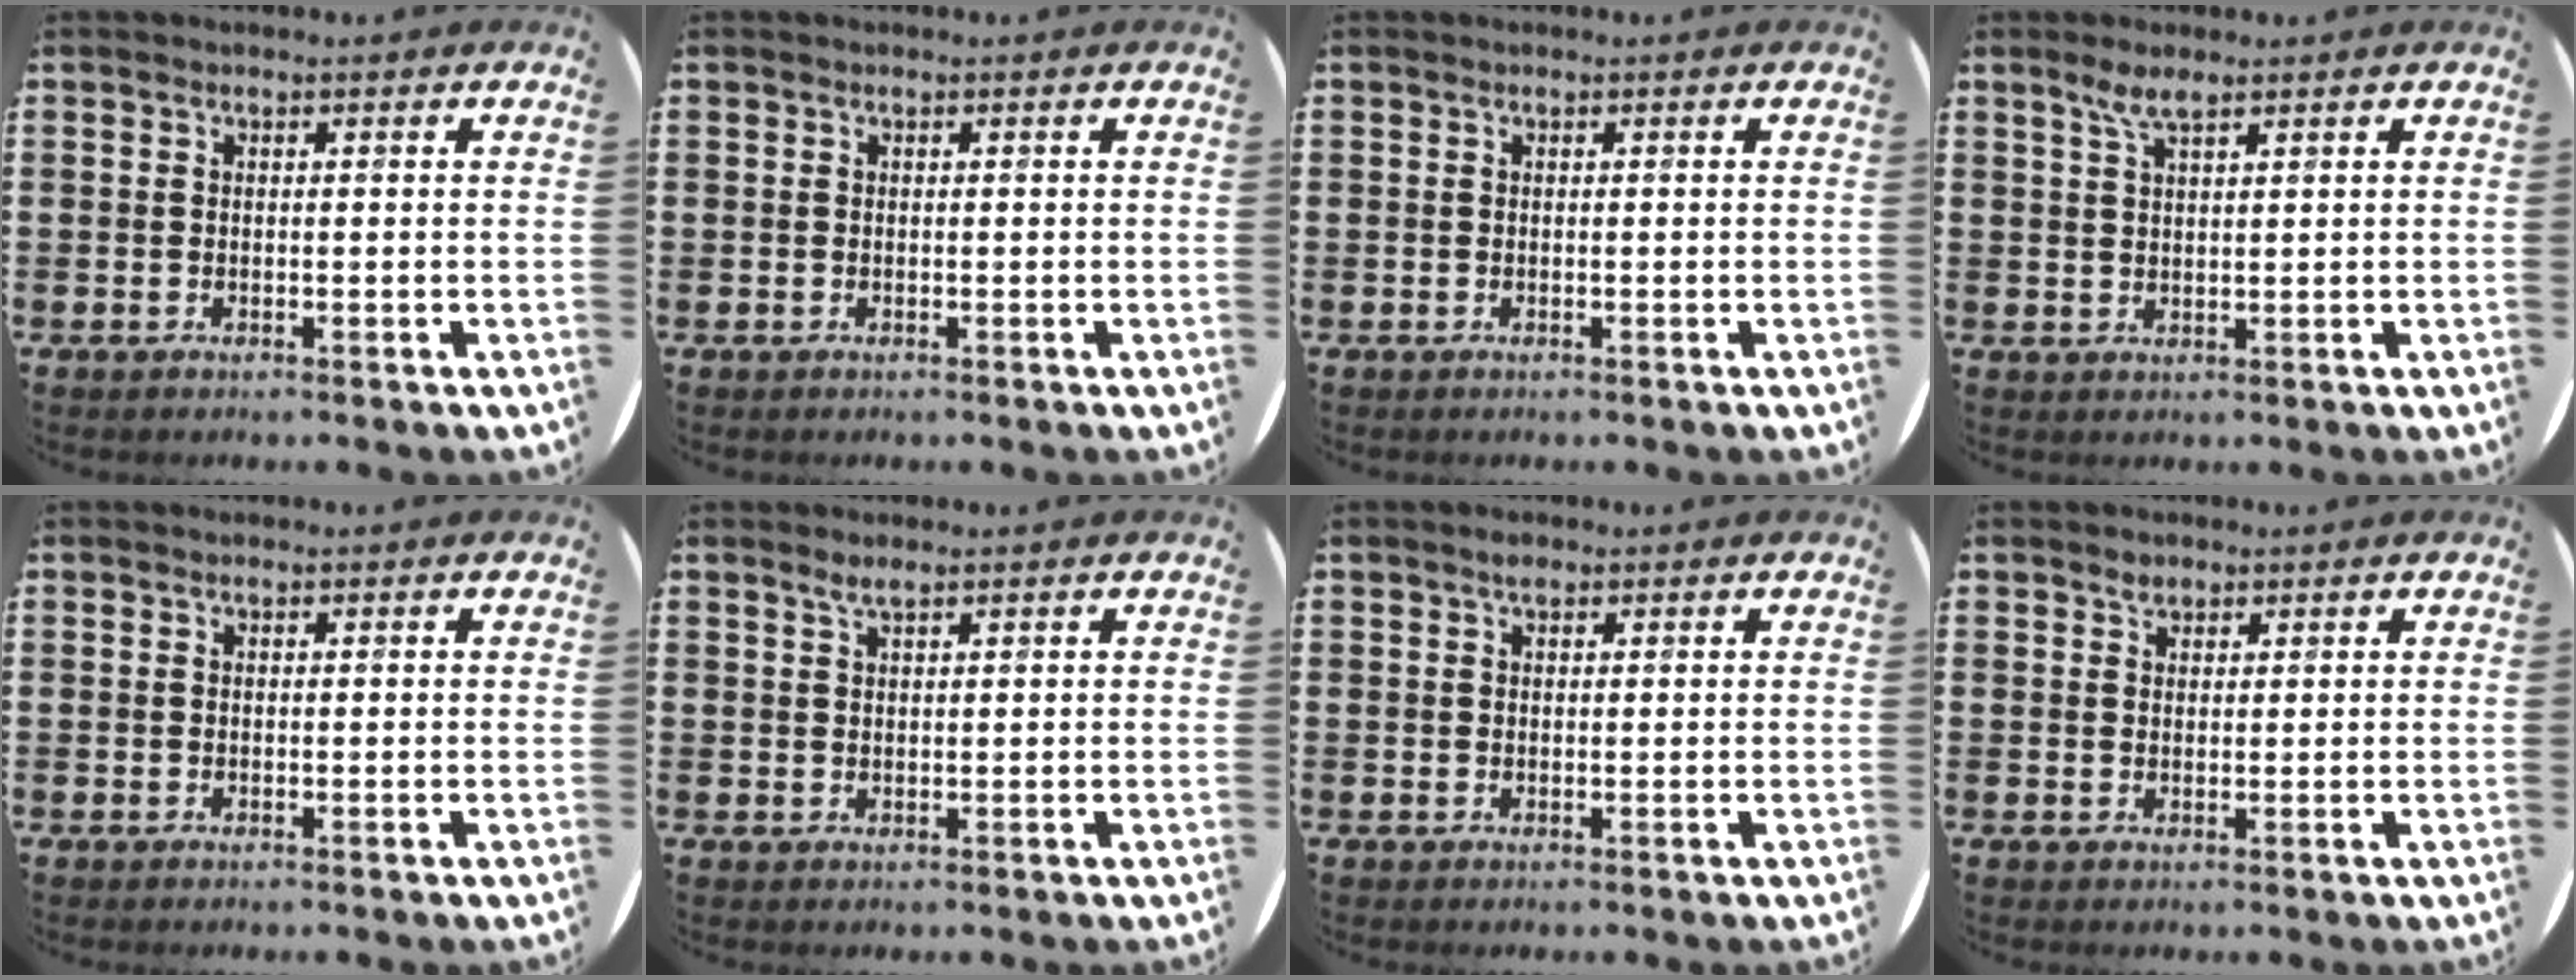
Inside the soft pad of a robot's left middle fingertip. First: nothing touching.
{"total": 0.0}
{"total": 0.0}
{"total": 3.0, "force": [2.2, 0.5, 2.0], "torque": [-0.043, 0.006, 0.038]}
{"total": 0.0}
{"total": 1.4, "force": [1.1, 0.0, 0.9], "torque": [-0.017, 0.002, 0.020]}
{"total": 0.9, "force": [0.6, 0.3, 0.5], "torque": [-0.010, 0.005, 0.010]}
{"total": 1.2, "force": [1.1, 0.5, 0.2], "torque": [0.003, 0.000, 0.018]}